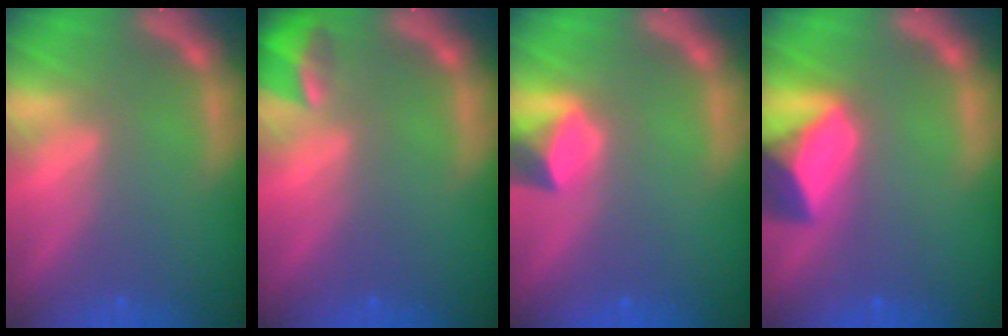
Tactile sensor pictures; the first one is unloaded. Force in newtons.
{"total": 2.9}
{"total": 3.0}
{"total": 7.5}